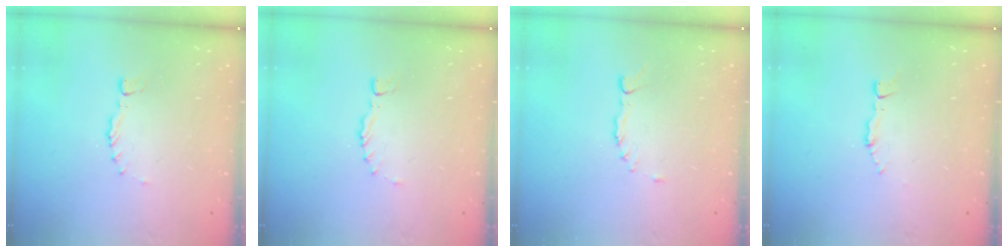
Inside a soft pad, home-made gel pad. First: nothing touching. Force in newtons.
{"total": 0.0}
{"total": 2.3, "press": 2.2, "slide": 0.7}
{"total": 2.8, "press": 2.8, "slide": 0.4}